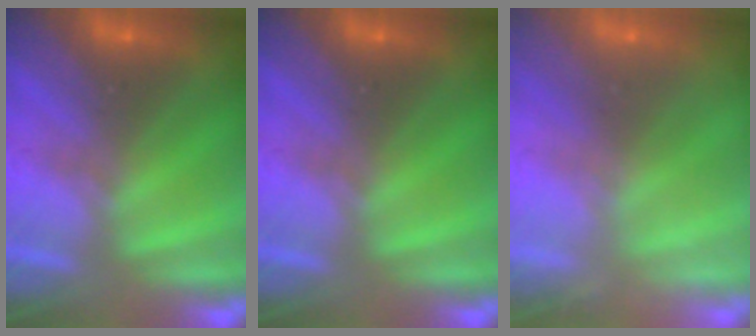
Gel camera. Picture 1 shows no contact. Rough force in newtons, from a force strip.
{"total": 0.0}
{"total": 2.4}